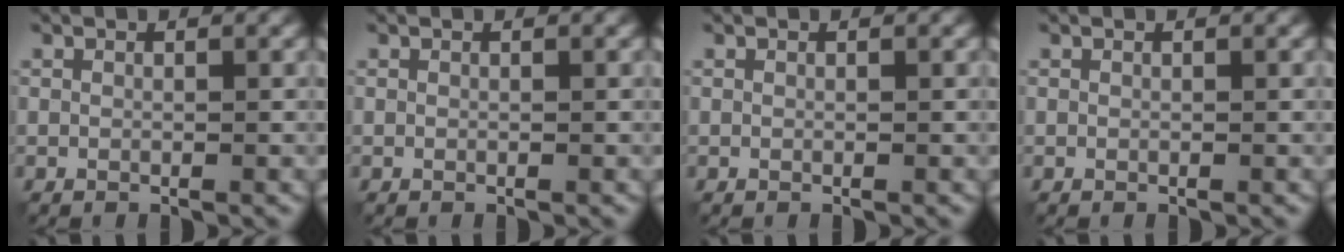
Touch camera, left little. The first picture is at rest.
{"total": 0.0}
{"total": 0.0}
{"total": 0.0}